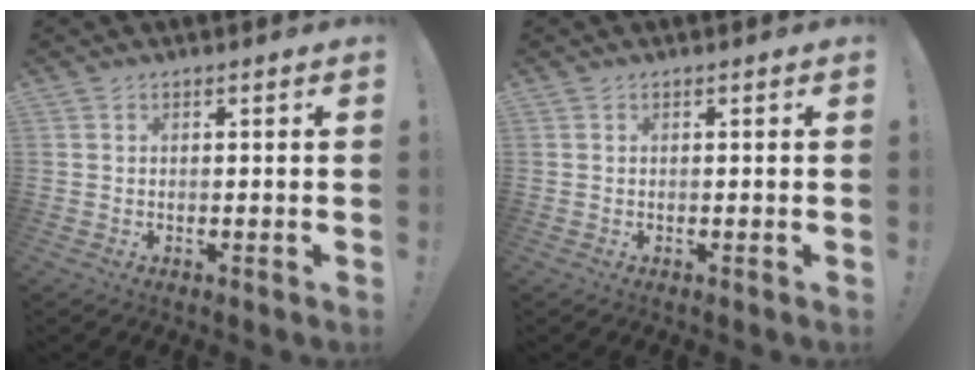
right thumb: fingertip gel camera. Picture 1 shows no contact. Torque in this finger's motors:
{"motor_torque": [0.10, -0.04, -0.06, 0.04, -0.02]}